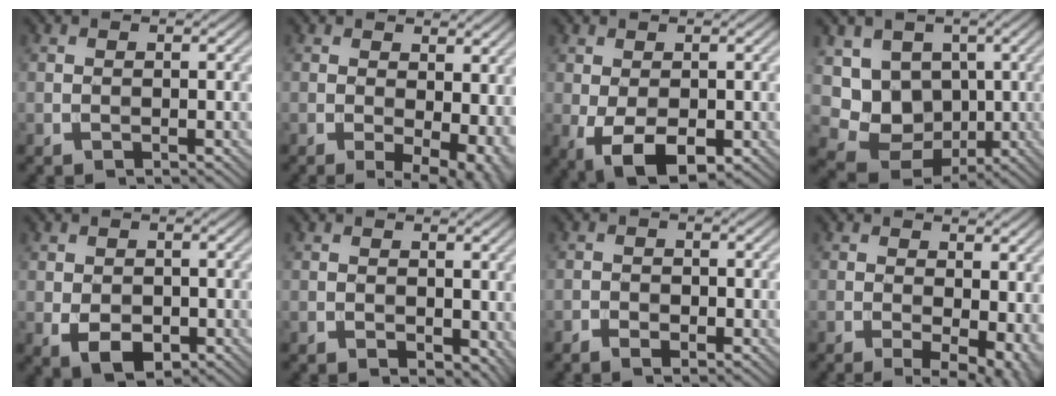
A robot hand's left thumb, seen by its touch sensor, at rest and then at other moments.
{"total": 6.7, "force": [0.2, 3.5, 5.8], "torque": [-0.076, -0.009, 0.008]}
{"total": 5.7, "force": [-1.9, 3.1, 4.5], "torque": [-0.099, -0.015, -0.026]}
{"total": 8.2, "force": [0.8, 7.1, 4.0], "torque": [-0.093, -0.029, 0.006]}
{"total": 3.7, "force": [-0.8, 2.6, 2.5], "torque": [-0.052, -0.013, -0.010]}
{"total": 3.2, "force": [0.6, 2.1, 2.3], "torque": [-0.037, -0.012, 0.017]}
{"total": 1.6, "force": [-0.8, 1.1, 0.9], "torque": [-0.016, -0.003, -0.016]}
{"total": 6.1, "force": [-0.2, 2.9, 5.3], "torque": [-0.076, -0.007, 0.003]}